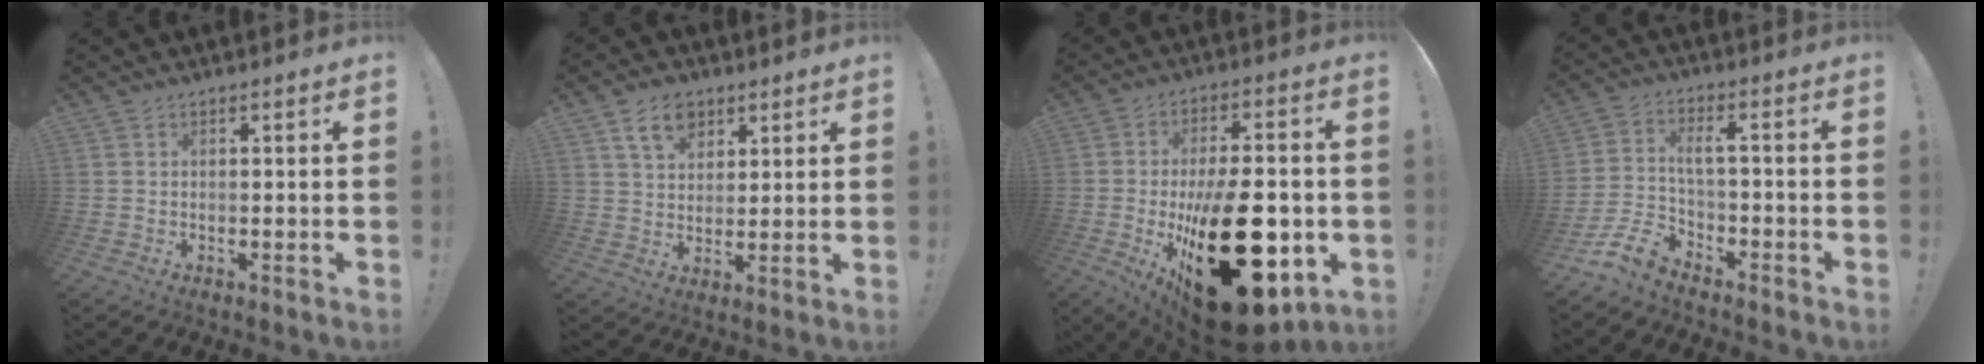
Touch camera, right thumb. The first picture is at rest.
{"total": 9.8, "force": [5.7, 6.7, 4.3], "torque": [-0.067, -0.019, 0.109]}
{"total": 33.2, "force": [-7.4, 15.9, 28.1], "torque": [-0.438, 0.025, -0.084]}
{"total": 8.4, "force": [-5.3, 3.8, 5.3], "torque": [-0.118, 0.020, -0.103]}